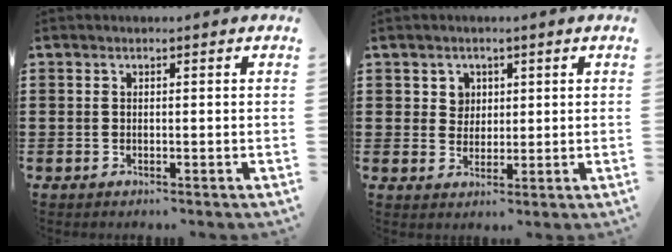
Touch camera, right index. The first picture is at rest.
{"total": 2.9, "force": [1.2, 2.6, 0.6], "torque": [-0.015, 0.007, 0.020]}